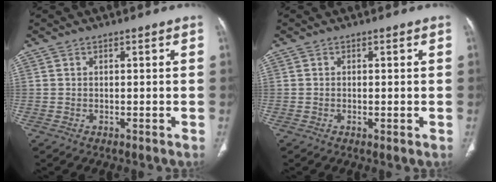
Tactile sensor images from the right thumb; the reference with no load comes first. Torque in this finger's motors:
{"motor_torque": [-0.17, -0.13, -0.16, -0.16, -0.03]}